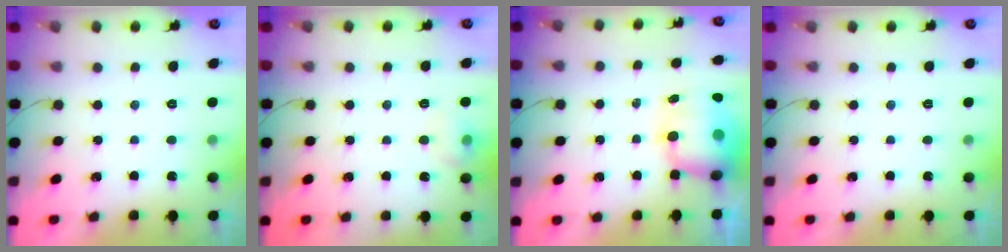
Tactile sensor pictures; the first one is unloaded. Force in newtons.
{"total": 6.2, "press": 6.1, "slide": 1.3}
{"total": 12.5, "press": 12.2, "slide": 3.0}
{"total": 0.0}